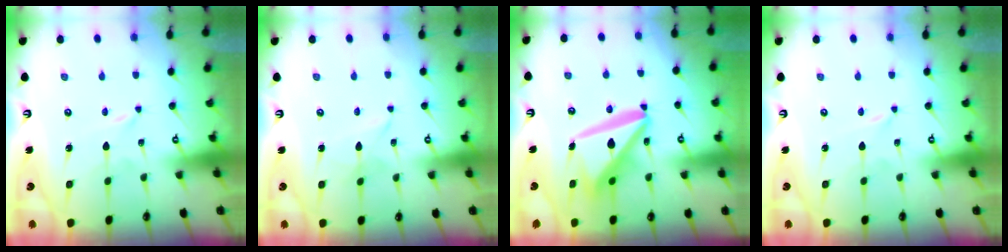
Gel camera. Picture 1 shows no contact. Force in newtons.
{"total": 1.7, "press": 1.6, "slide": 0.1}
{"total": 15.9, "press": 15.9, "slide": 1.3}
{"total": 0.0}